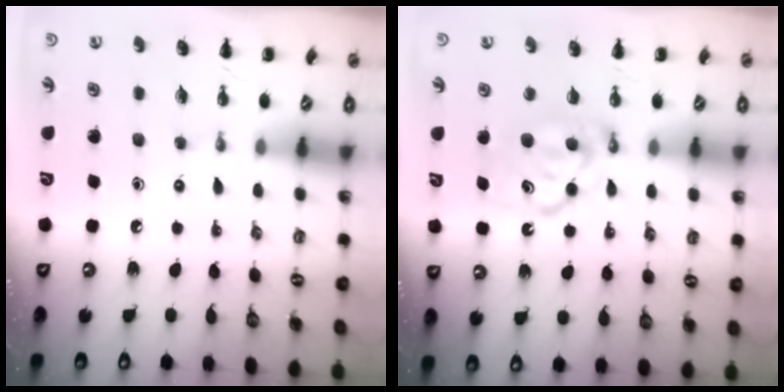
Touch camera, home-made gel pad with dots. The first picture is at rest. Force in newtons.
{"total": 7.9, "press": 7.8, "slide": 1.1}